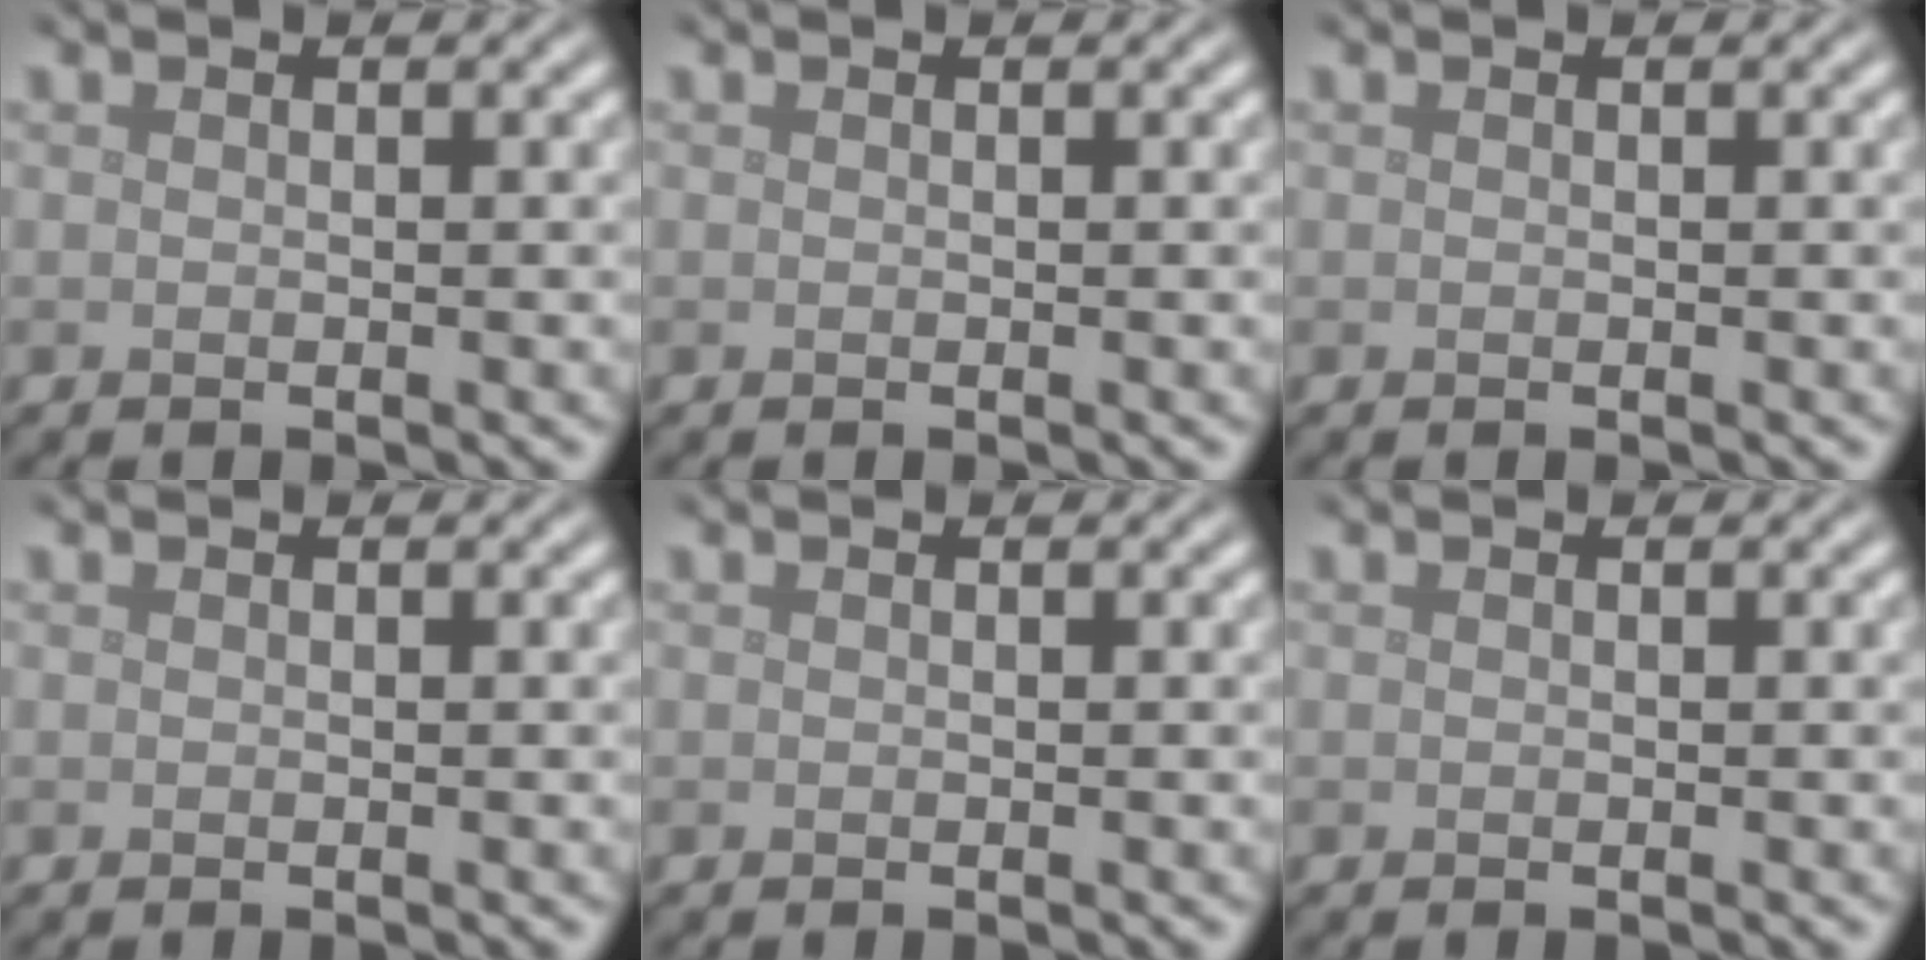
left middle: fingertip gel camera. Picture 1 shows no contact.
{"total": 0.0}
{"total": 0.0}
{"total": 0.0}
{"total": 0.0}
{"total": 0.0}